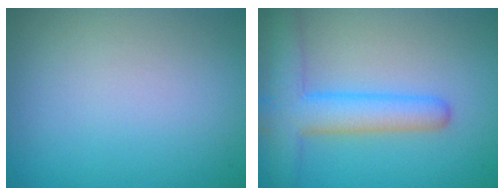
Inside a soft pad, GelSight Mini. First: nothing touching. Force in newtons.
{"total": 5.8, "press": 5.8, "slide": 0.3}